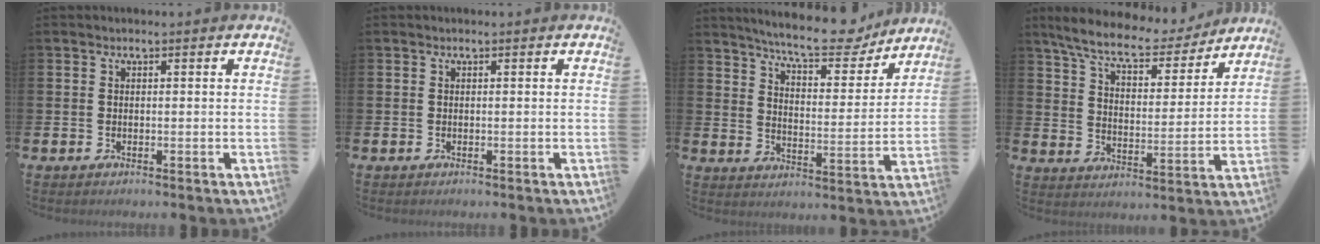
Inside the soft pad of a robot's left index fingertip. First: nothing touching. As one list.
[{"total": 0.0}, {"total": 9.6, "force": [8.7, 1.8, 3.7], "torque": [-0.081, -0.051, 0.150]}, {"total": 8.5, "force": [7.6, 1.9, 3.2], "torque": [-0.094, -0.046, 0.131]}]